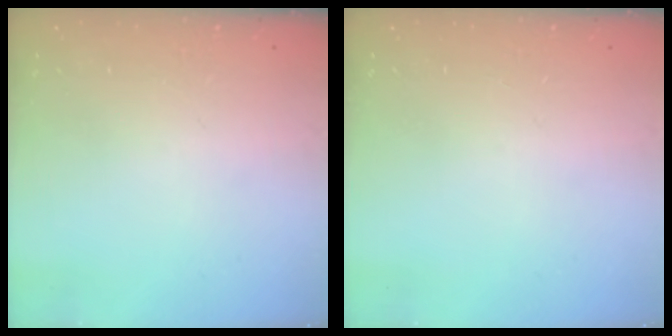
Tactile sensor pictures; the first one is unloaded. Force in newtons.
{"total": 0.0}